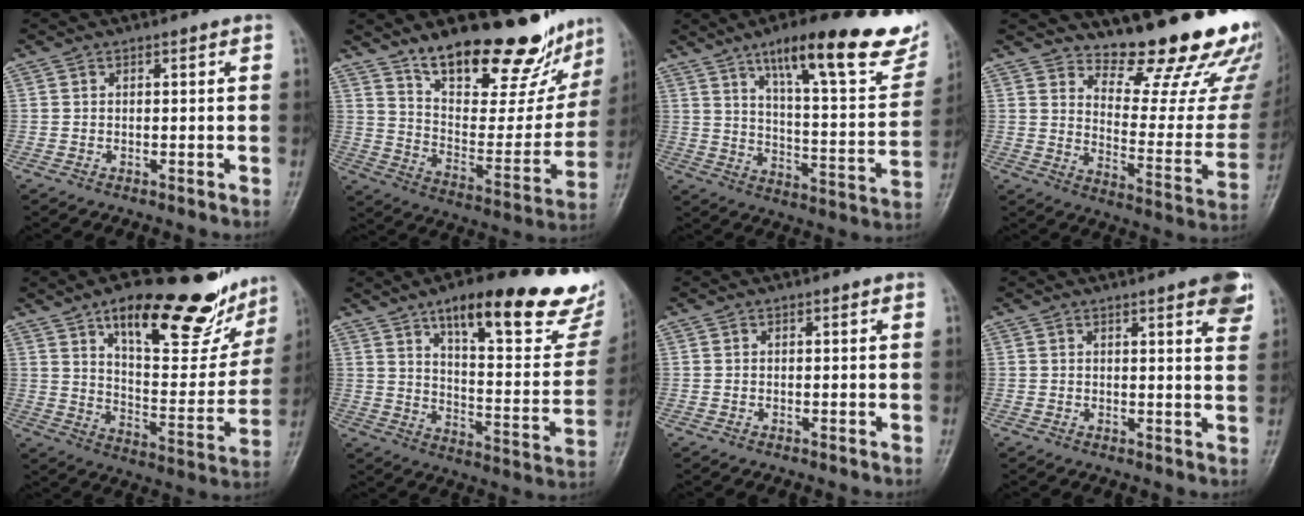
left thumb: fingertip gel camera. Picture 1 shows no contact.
{"total": 23.6, "force": [18.0, 8.5, 12.8], "torque": [-0.137, -0.103, 0.278]}
{"total": 25.5, "force": [16.3, 7.0, 18.4], "torque": [-0.220, -0.054, 0.234]}
{"total": 19.7, "force": [17.0, 4.6, 8.8], "torque": [-0.071, -0.161, 0.225]}
{"total": 24.7, "force": [16.3, 9.2, 16.2], "torque": [-0.172, -0.067, 0.244]}
{"total": 27.3, "force": [17.8, 8.1, 19.0], "torque": [-0.222, -0.069, 0.248]}
{"total": 0.0}
{"total": 7.1, "force": [4.2, 1.6, 5.5], "torque": [-0.050, -0.012, 0.046]}